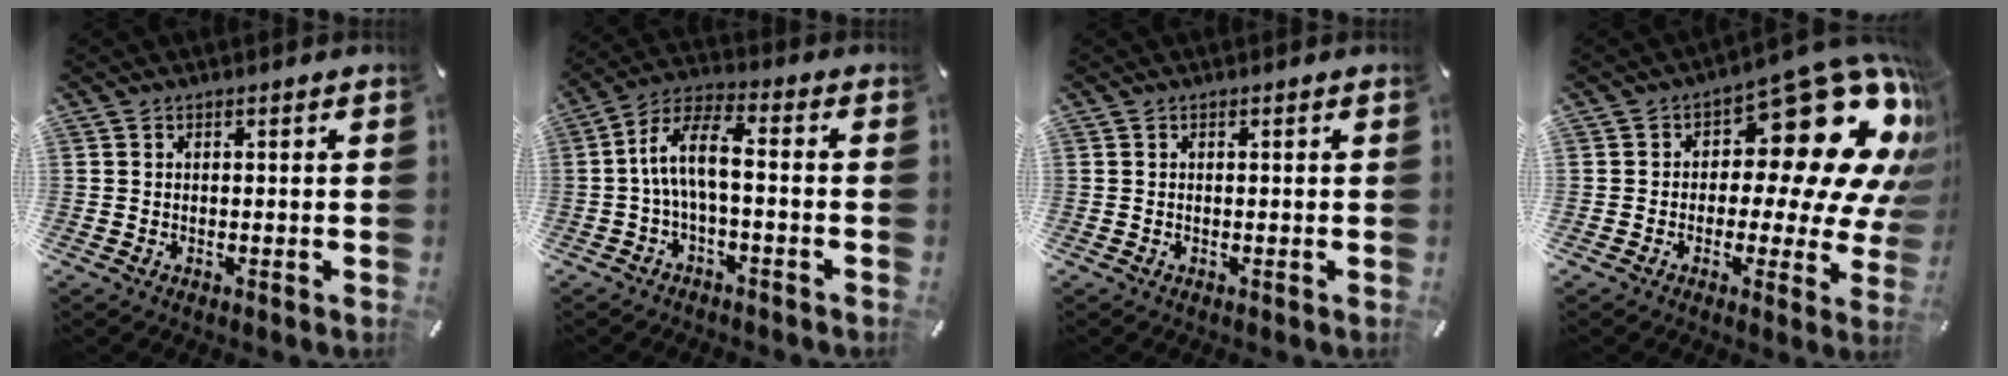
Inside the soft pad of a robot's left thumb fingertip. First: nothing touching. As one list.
[{"total": 9.8, "force": [-1.1, 3.8, 8.9], "torque": [-0.180, 0.007, -0.024]}, {"total": 0.0}, {"total": 21.7, "force": [9.1, 10.3, 16.8], "torque": [-0.231, -0.076, 0.150]}]